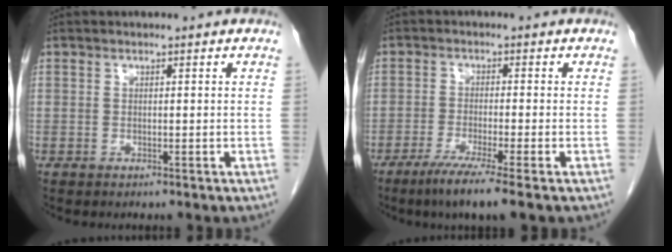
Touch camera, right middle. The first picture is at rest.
{"total": 6.7, "force": [-4.5, -0.8, 4.9], "torque": [-0.087, -0.020, -0.080]}